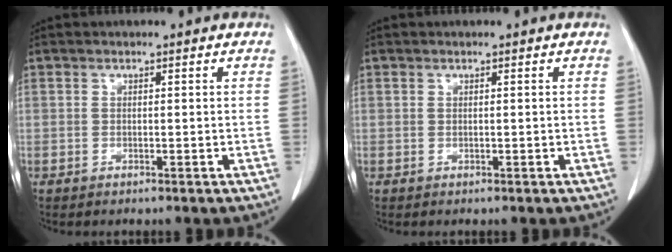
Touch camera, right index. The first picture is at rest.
{"total": 0.0}